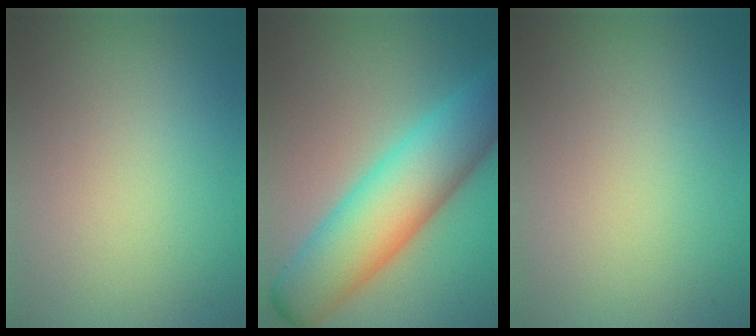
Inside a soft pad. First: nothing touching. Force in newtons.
{"total": 9.8, "press": 9.8, "slide": 0.2}
{"total": 0.0}